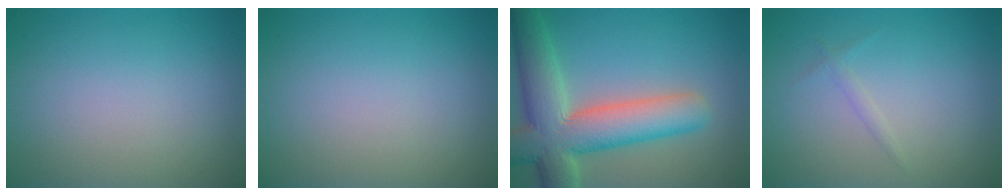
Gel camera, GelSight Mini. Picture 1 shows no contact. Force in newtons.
{"total": 0.0}
{"total": 9.9, "press": 9.9, "slide": 0.8}
{"total": 0.8, "press": 0.8, "slide": 0.1}